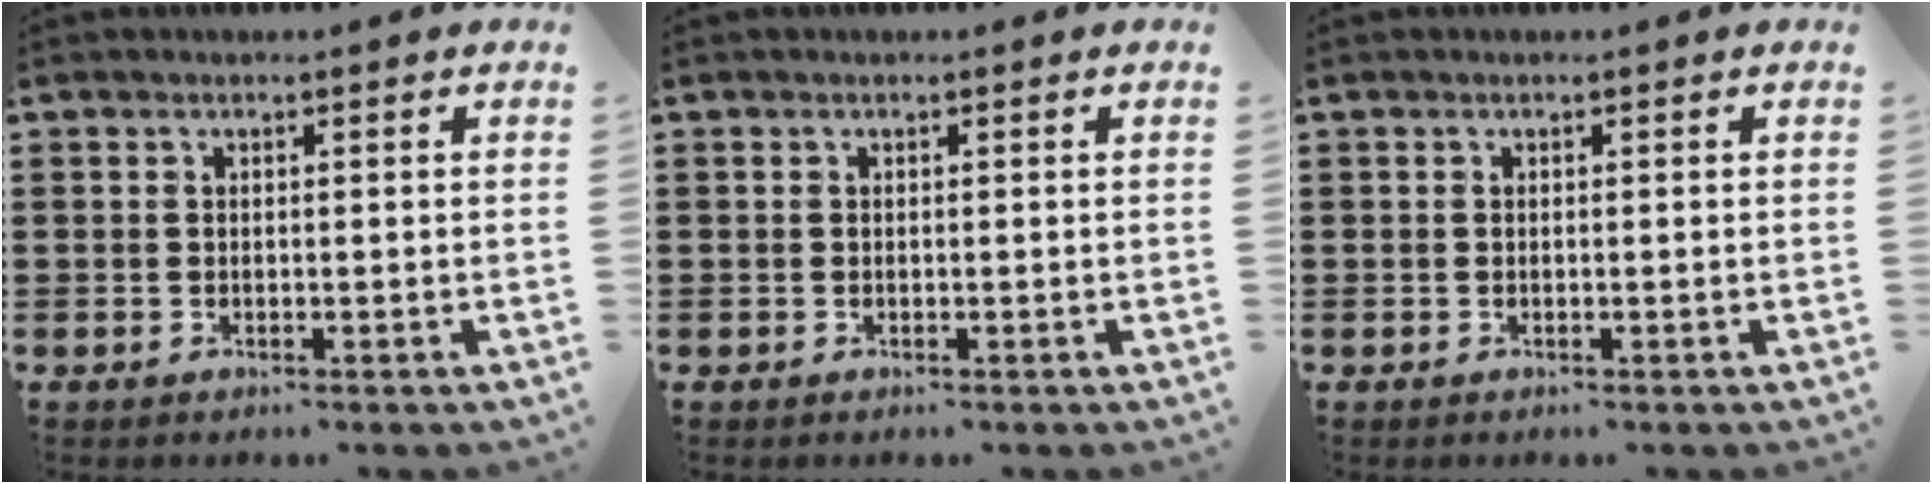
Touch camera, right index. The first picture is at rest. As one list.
[{"total": 0.0}, {"total": 0.0}]